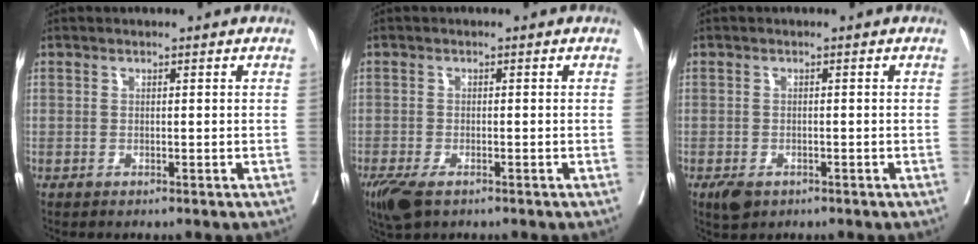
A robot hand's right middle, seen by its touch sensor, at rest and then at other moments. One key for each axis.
{"total": 5.2, "fx": -3.2, "fy": 2.2, "fz": 3.4, "tx": -0.067, "ty": -0.013, "tz": -0.057}
{"total": 2.6, "fx": -1.5, "fy": 1.5, "fz": 1.4, "tx": -0.027, "ty": -0.004, "tz": -0.018}